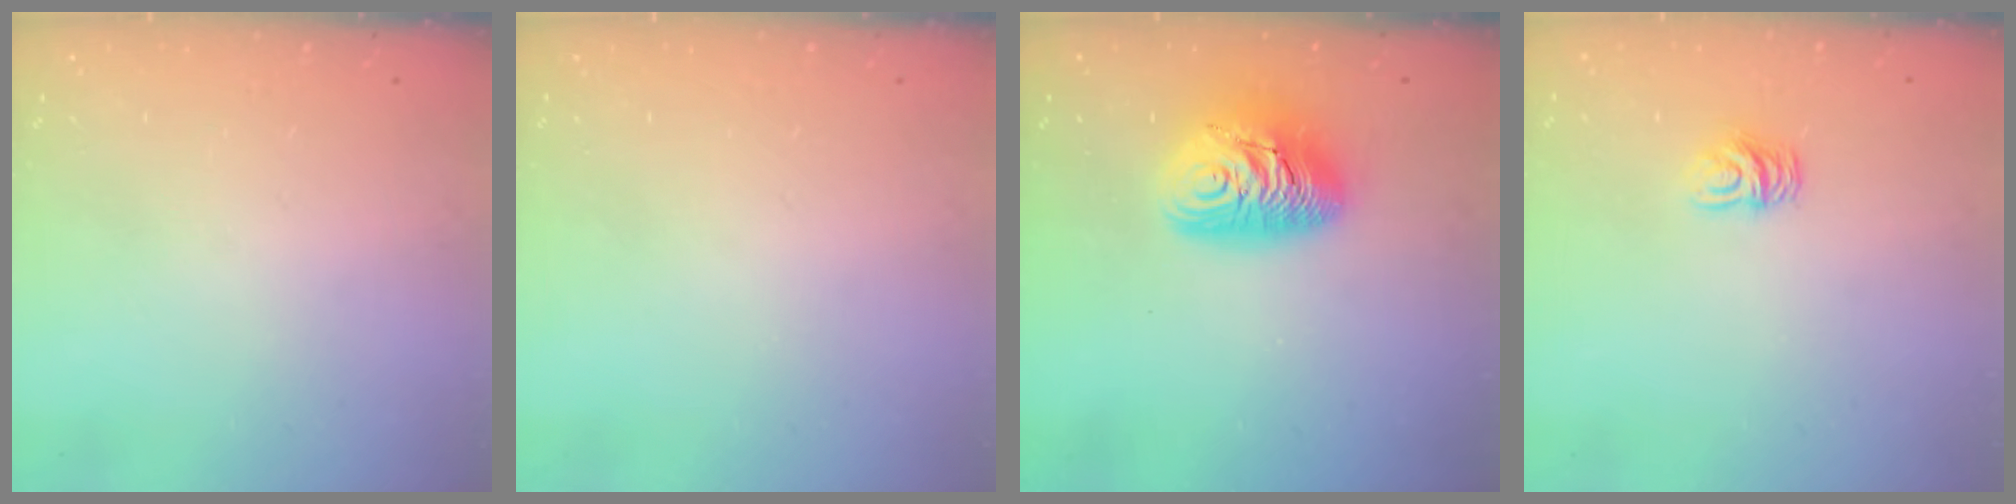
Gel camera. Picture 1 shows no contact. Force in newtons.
{"total": 0.0}
{"total": 12.0, "press": 11.9, "slide": 1.2}
{"total": 6.5, "press": 6.4, "slide": 0.5}